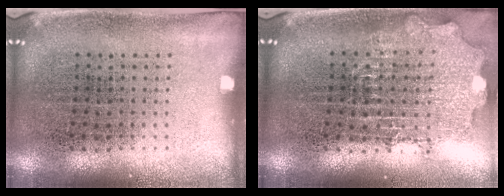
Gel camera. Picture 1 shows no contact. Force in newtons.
{"total": 2.0, "press": 1.6, "slide": 1.2}